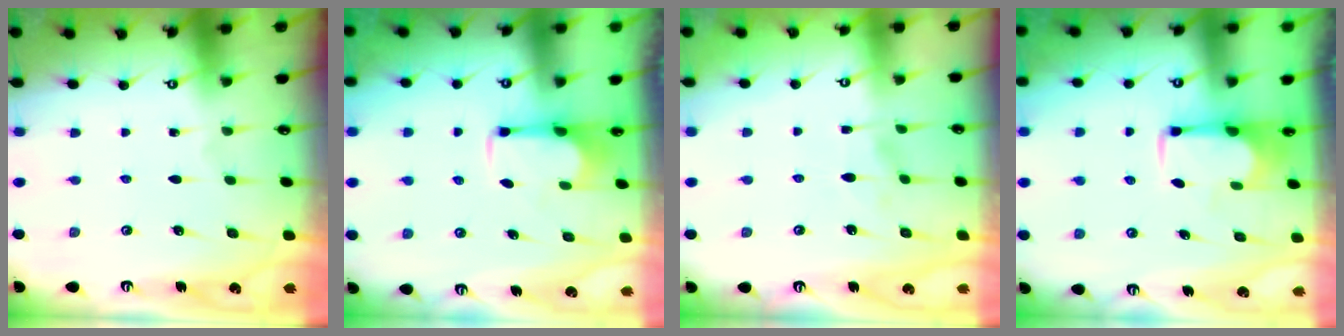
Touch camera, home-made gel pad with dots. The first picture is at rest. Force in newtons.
{"total": 2.4, "press": 2.2, "slide": 0.8}
{"total": 2.1, "press": 1.9, "slide": 0.9}
{"total": 1.6, "press": 1.5, "slide": 0.6}